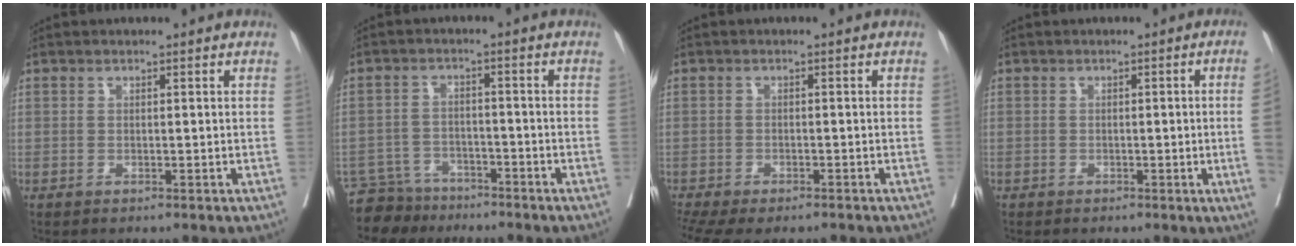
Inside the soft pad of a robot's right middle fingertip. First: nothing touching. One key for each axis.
{"total": 5.7, "fx": -5.1, "fy": 2.5, "fz": -0.8, "tx": 0.015, "ty": 0.004, "tz": -0.091}
{"total": 10.4, "fx": -8.5, "fy": 3.3, "fz": 5.0, "tx": -0.106, "ty": -0.007, "tz": -0.117}
{"total": 3.5, "fx": -0.6, "fy": -1.0, "fz": 3.3, "tx": -0.038, "ty": -0.006, "tz": -0.008}